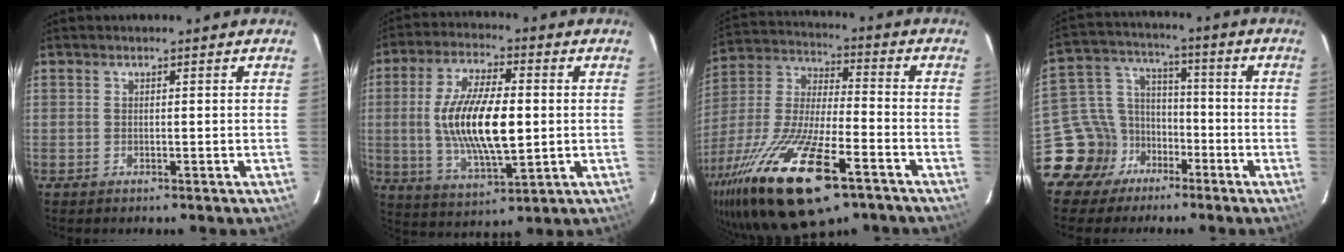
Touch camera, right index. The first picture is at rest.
{"total": 16.2, "force": [0.0, 6.1, 15.0], "torque": [-0.286, -0.004, 0.007]}
{"total": 27.1, "force": [-15.5, 8.9, 20.3], "torque": [-0.409, -0.055, -0.272]}
{"total": 11.9, "force": [-7.2, 9.1, 2.4], "torque": [-0.068, 0.045, -0.119]}